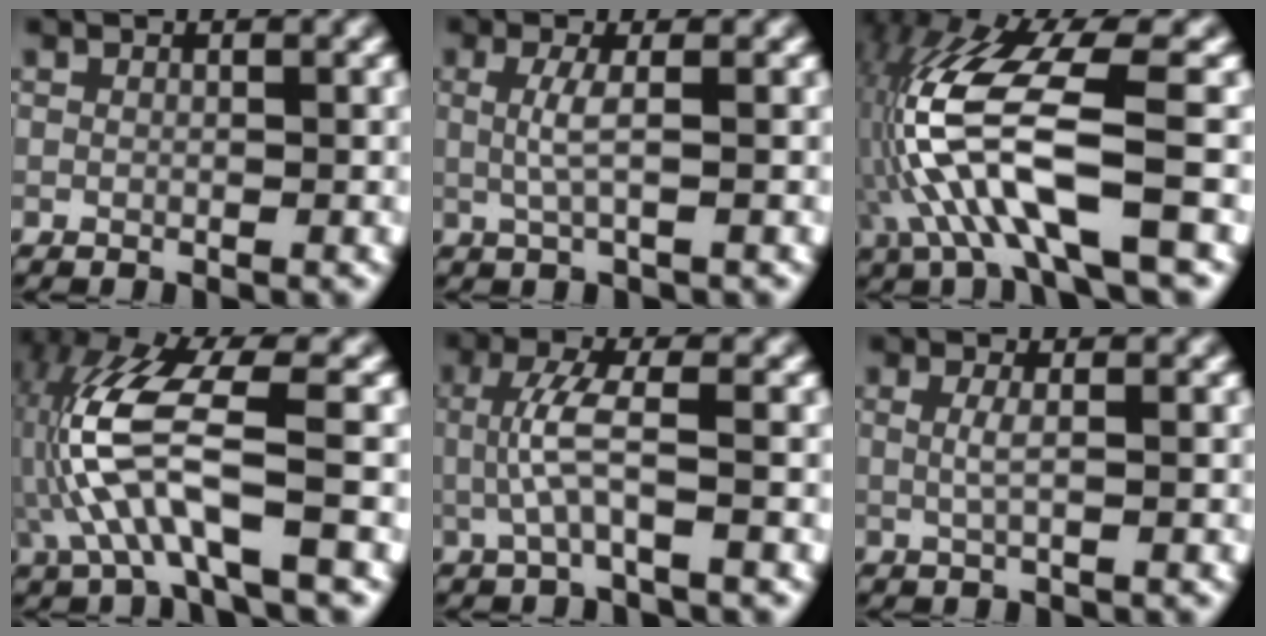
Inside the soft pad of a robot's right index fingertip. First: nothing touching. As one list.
[{"total": 2.1, "force": [0.1, 0.4, 2.1], "torque": [-0.045, 0.001, 0.001]}, {"total": 11.7, "force": [-2.4, 3.7, 10.9], "torque": [-0.231, 0.007, -0.043]}, {"total": 9.7, "force": [-1.6, 2.8, 9.1], "torque": [-0.209, 0.013, -0.034]}, {"total": 3.4, "force": [-0.5, 0.5, 3.3], "torque": [-0.074, 0.007, -0.011]}, {"total": 1.4, "force": [0.2, 0.4, 1.4], "torque": [-0.027, 0.000, 0.001]}]